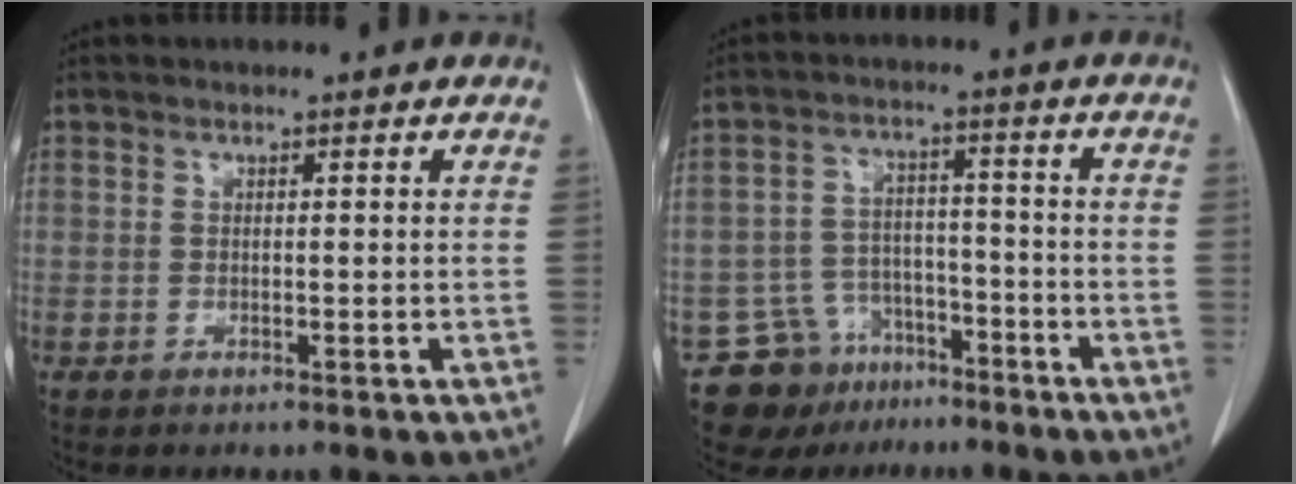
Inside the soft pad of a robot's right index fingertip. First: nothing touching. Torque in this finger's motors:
{"motor_torque": [-0.10, -0.02, -0.39, -0.07]}